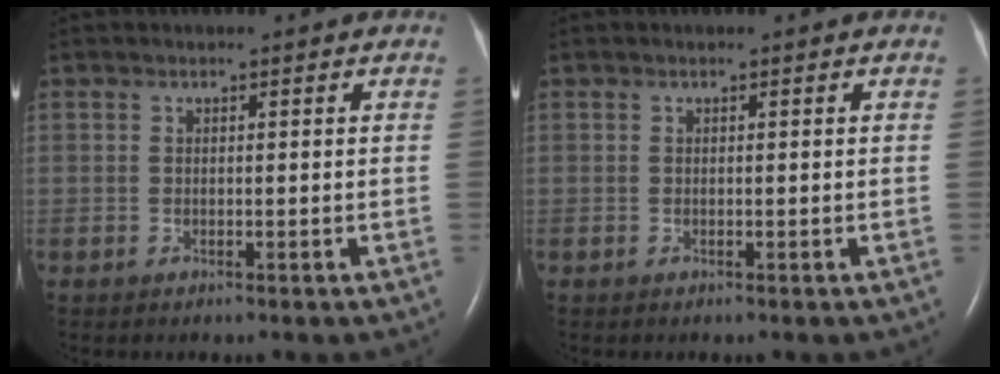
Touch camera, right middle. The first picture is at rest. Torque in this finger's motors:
{"motor_torque": [-0.02, 0.04, 0.00, 0.01]}